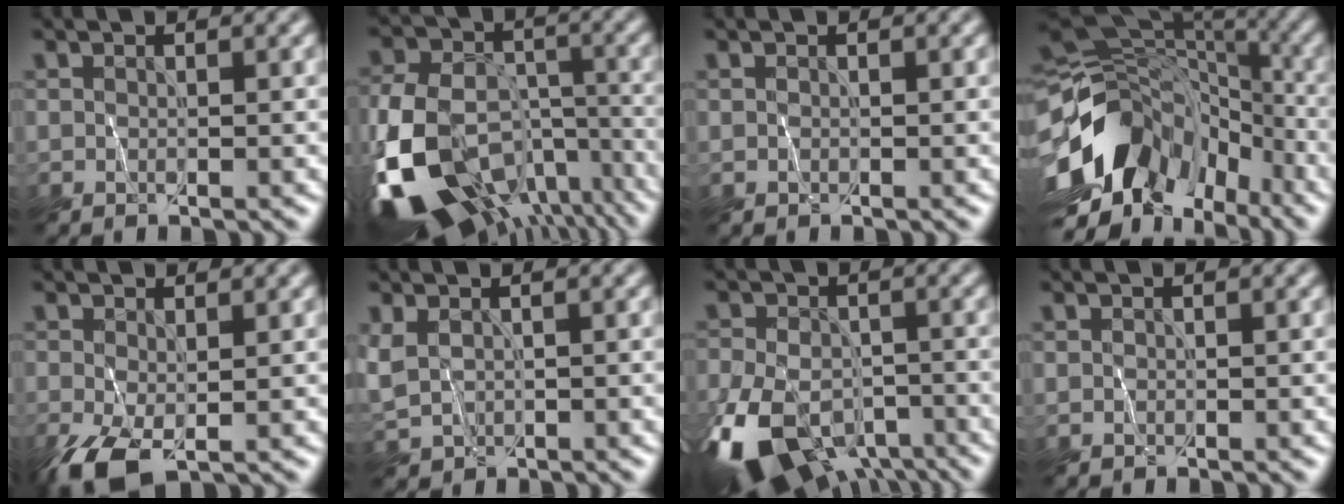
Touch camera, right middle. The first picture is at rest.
{"total": 19.2, "force": [-9.5, 12.4, 11.1], "torque": [-0.243, -0.037, -0.111]}
{"total": 0.0}
{"total": 13.4, "force": [-5.6, 8.9, 8.4], "torque": [-0.171, 0.005, -0.100]}
{"total": 4.8, "force": [-1.9, 2.5, 3.7], "torque": [-0.102, -0.017, -0.028]}
{"total": 2.7, "force": [0.3, 2.0, 1.8], "torque": [-0.061, -0.007, 0.014]}
{"total": 13.3, "force": [-7.2, 8.0, 7.8], "torque": [-0.153, -0.038, -0.107]}
{"total": 0.0}